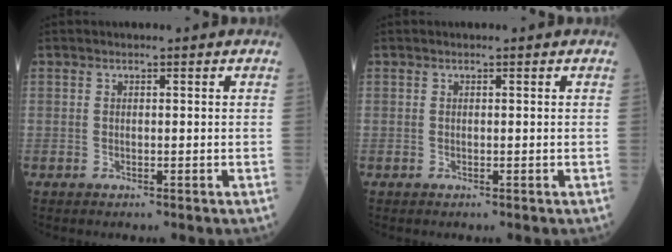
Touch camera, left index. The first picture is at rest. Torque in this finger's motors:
{"motor_torque": [0.25, -0.09, 0.03, -0.01]}